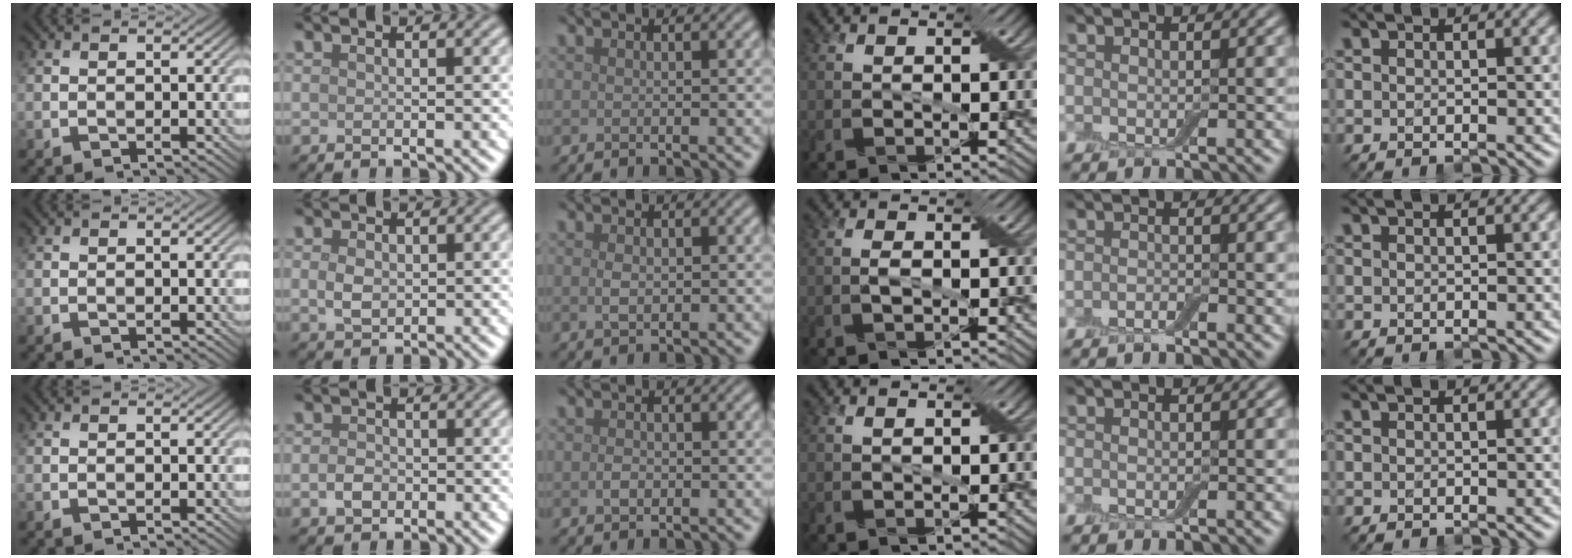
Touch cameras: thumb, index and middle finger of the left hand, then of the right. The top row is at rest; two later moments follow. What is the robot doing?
{"motion": "fold", "object": "apron"}